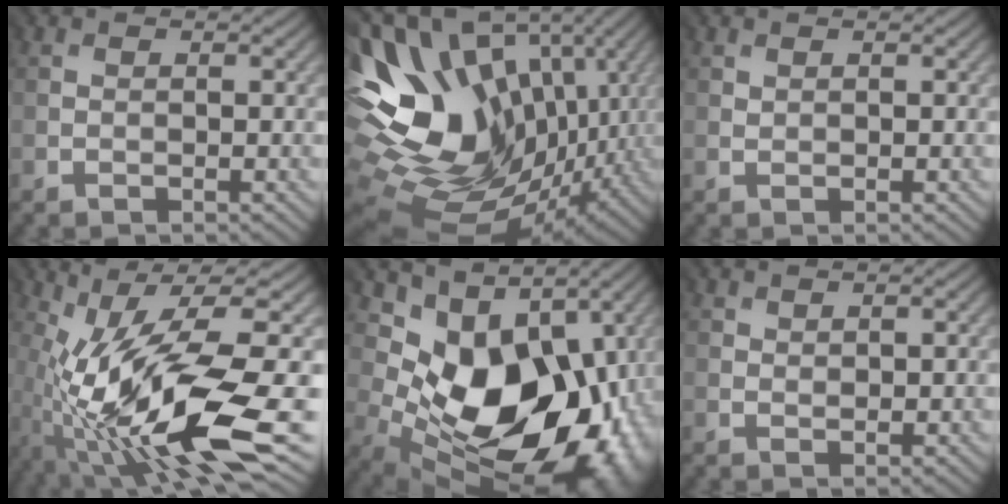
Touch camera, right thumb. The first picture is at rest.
{"total": 18.1, "force": [1.0, 13.7, 11.7], "torque": [-0.272, -0.049, 0.069]}
{"total": 1.0, "force": [0.8, 0.5, -0.1], "torque": [0.000, 0.000, 0.018]}
{"total": 14.7, "force": [-4.8, 4.0, 13.4], "torque": [-0.266, 0.008, -0.081]}
{"total": 16.2, "force": [1.6, 11.6, 11.2], "torque": [-0.157, -0.038, 0.060]}
{"total": 1.6, "force": [1.3, 1.0, 0.1], "torque": [-0.002, -0.002, 0.028]}